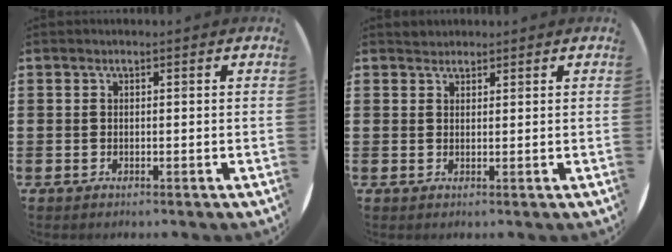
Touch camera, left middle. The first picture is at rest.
{"total": 1.3, "force": [1.2, 0.4, -0.2], "torque": [0.009, 0.000, 0.023]}